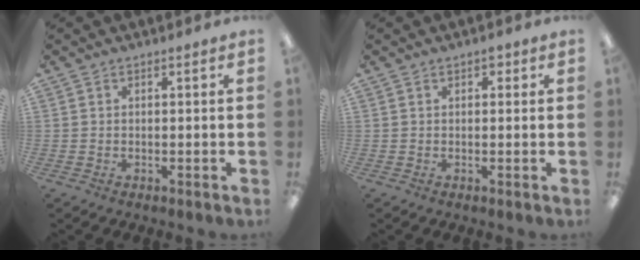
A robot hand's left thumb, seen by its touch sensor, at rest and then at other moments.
{"total": 1.6, "force": [0.8, 1.1, 0.9], "torque": [-0.009, 0.002, 0.012]}